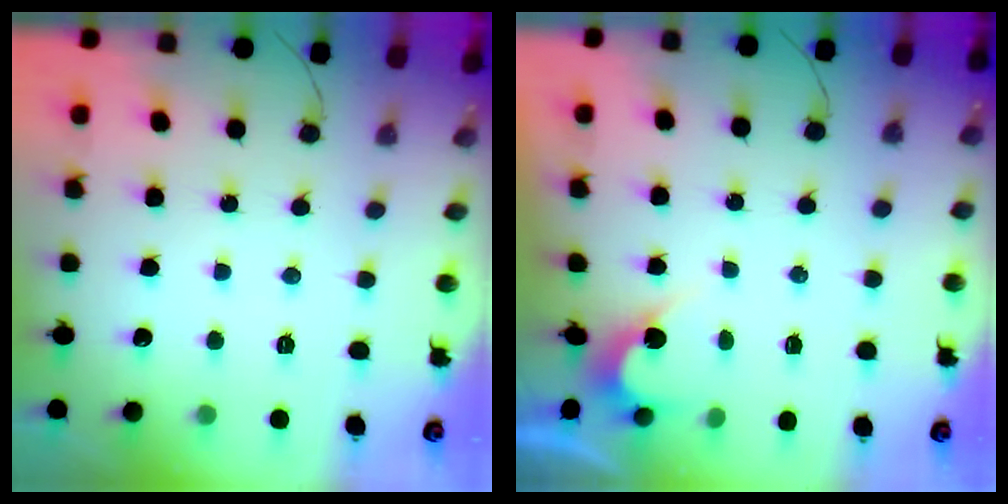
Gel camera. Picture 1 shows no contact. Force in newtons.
{"total": 2.7, "press": 2.7, "slide": 0.1}